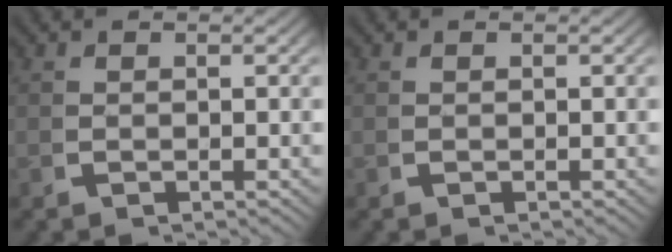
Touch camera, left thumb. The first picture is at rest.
{"total": 0.0}